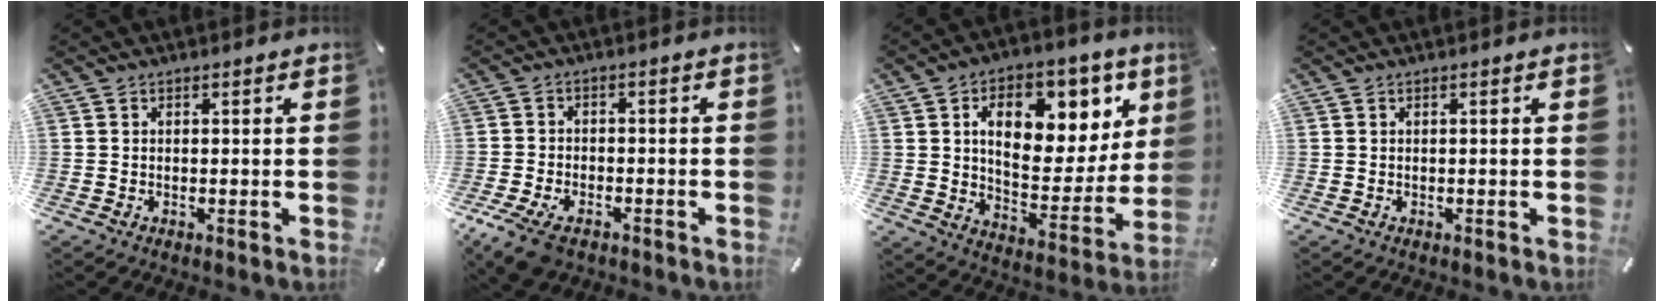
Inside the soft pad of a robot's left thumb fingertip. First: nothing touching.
{"total": 6.5, "force": [-3.9, 3.7, 3.5], "torque": [-0.087, 0.009, -0.075]}
{"total": 16.9, "force": [7.4, 10.6, 11.0], "torque": [-0.149, -0.039, 0.123]}
{"total": 0.0}